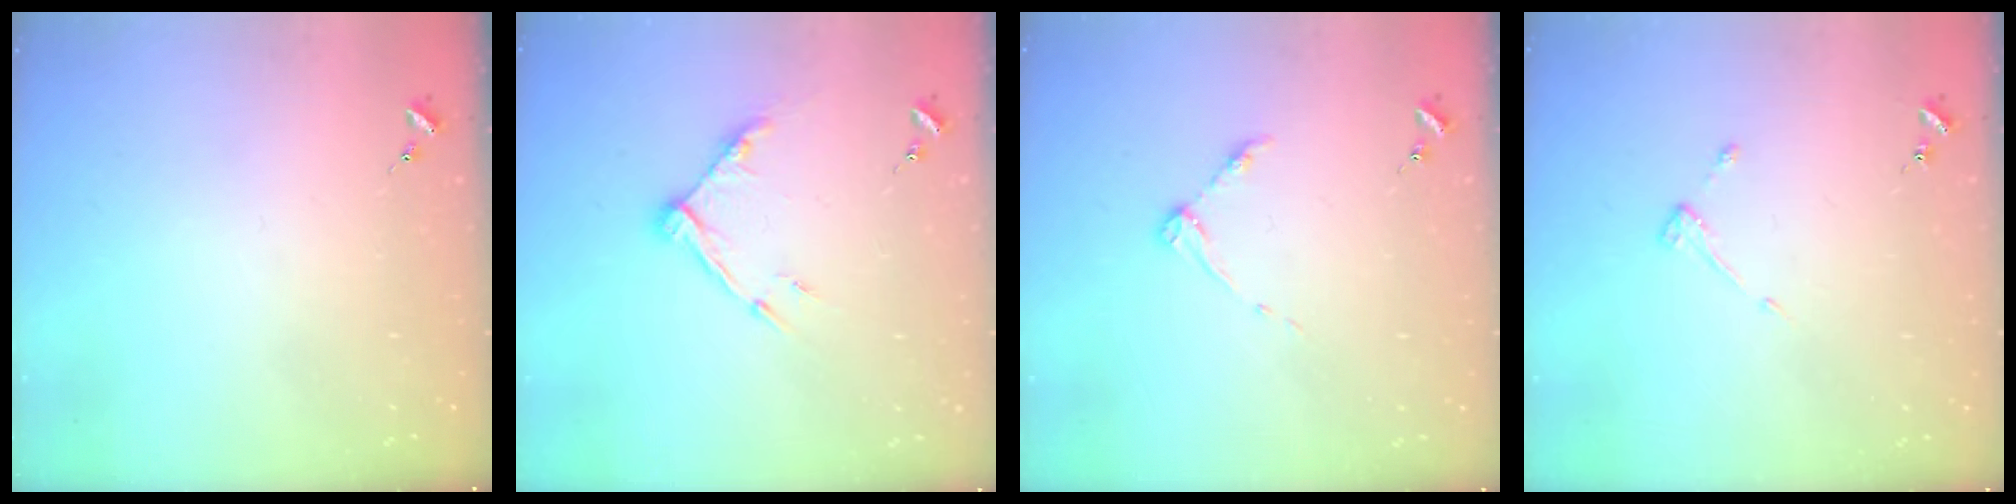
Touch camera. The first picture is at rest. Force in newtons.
{"total": 10.4, "press": 10.4, "slide": 0.8}
{"total": 4.9, "press": 4.8, "slide": 0.7}
{"total": 2.9, "press": 2.9, "slide": 0.5}